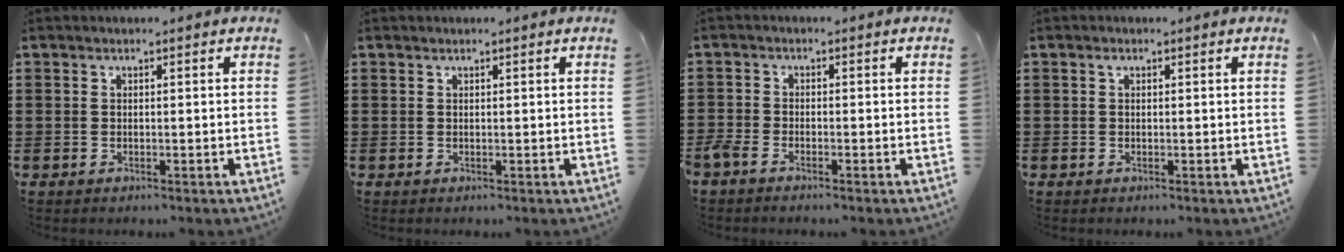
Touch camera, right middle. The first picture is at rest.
{"total": 0.6, "force": [0.5, -0.1, 0.2], "torque": [-0.004, -0.001, 0.010]}
{"total": 1.5, "force": [-1.3, 0.4, 0.8], "torque": [-0.031, -0.005, -0.030]}
{"total": 0.7, "force": [0.4, 0.3, 0.5], "torque": [-0.010, 0.003, 0.006]}